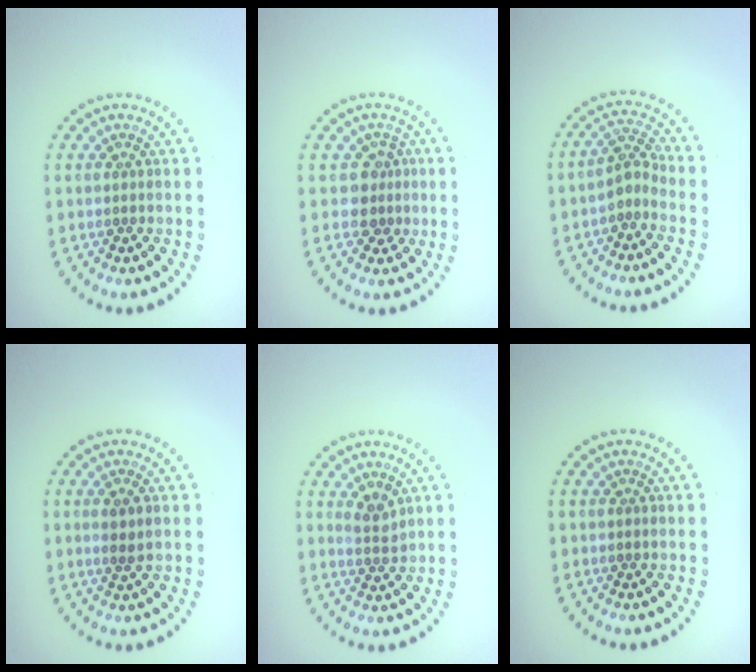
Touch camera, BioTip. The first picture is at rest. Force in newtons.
{"total": 2.1, "press": 1.8, "slide": 1.1}
{"total": 2.2, "press": 1.6, "slide": 1.5}
{"total": 1.1, "press": 0.9, "slide": 0.7}
{"total": 1.8, "press": 1.3, "slide": 1.2}
{"total": 0.0}